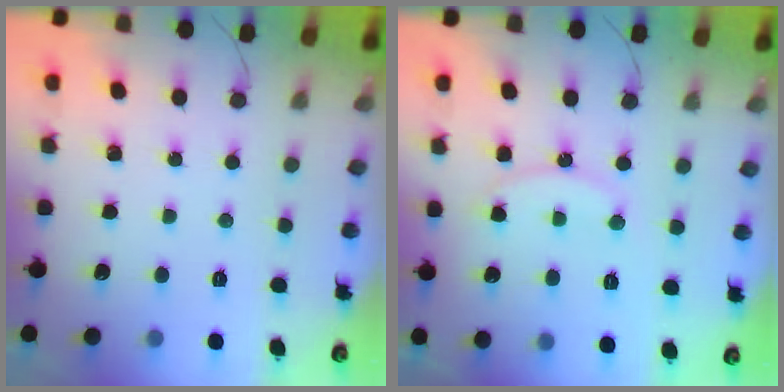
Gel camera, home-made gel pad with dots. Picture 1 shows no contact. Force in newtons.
{"total": 12.5, "press": 12.4, "slide": 0.9}